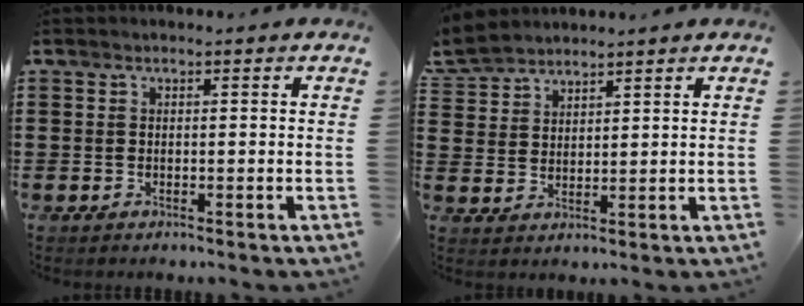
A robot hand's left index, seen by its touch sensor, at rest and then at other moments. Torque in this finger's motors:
{"motor_torque": [0.78, -0.94, 0.10, 0.03]}